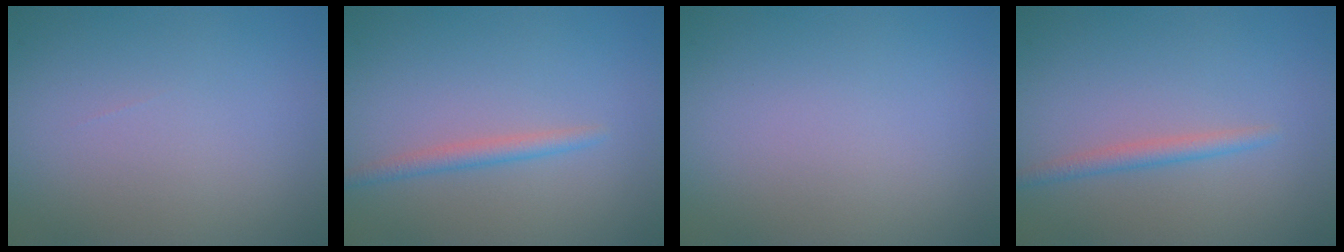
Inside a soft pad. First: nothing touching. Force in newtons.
{"total": 1.6, "press": 1.6, "slide": 0.0}
{"total": 0.0}
{"total": 1.6, "press": 1.6, "slide": 0.0}